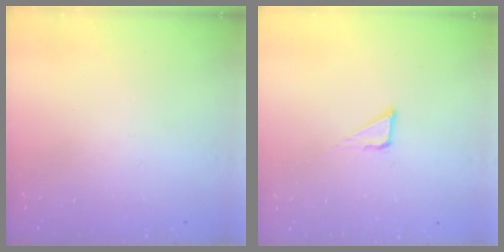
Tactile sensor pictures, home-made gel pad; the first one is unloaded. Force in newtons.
{"total": 3.3, "press": 3.3, "slide": 0.2}